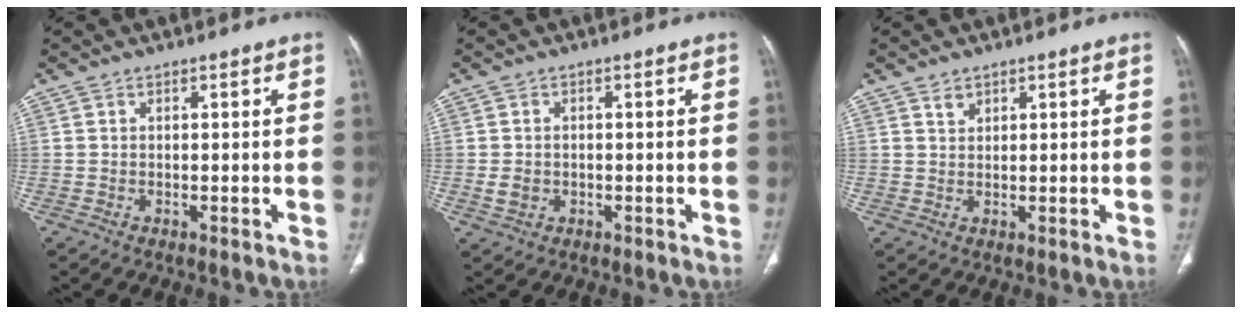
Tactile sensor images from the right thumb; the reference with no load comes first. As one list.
[{"total": 2.3, "force": [-0.2, 1.9, 1.4], "torque": [-0.023, -0.001, 0.001]}, {"total": 1.7, "force": [1.2, 1.0, 0.5], "torque": [0.000, -0.007, 0.022]}]